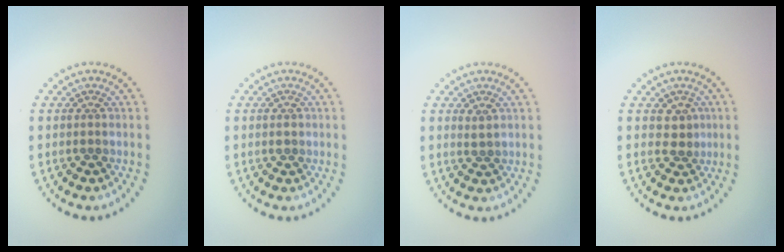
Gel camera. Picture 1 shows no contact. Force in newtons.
{"total": 1.0, "press": 1.0, "slide": 0.2}
{"total": 0.6, "press": 0.5, "slide": 0.2}
{"total": 1.8, "press": 1.6, "slide": 0.9}